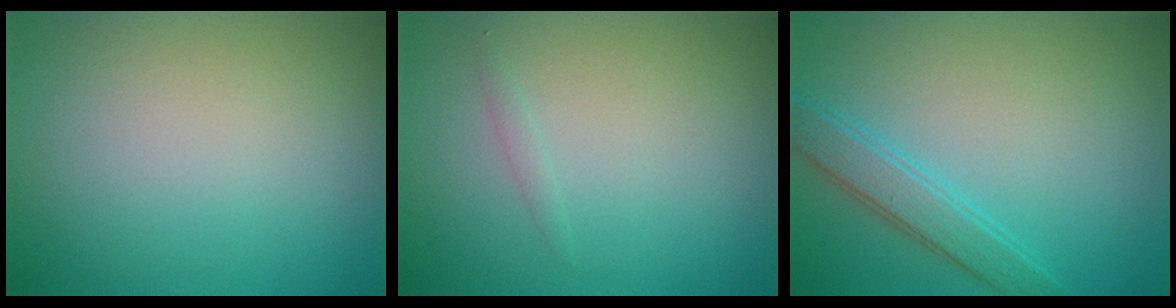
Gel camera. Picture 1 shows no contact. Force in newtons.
{"total": 0.5, "press": 0.5, "slide": 0.1}
{"total": 2.8, "press": 2.8, "slide": 0.1}